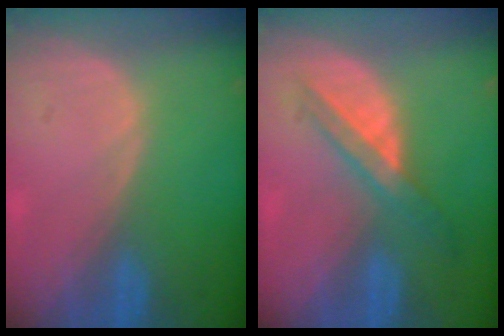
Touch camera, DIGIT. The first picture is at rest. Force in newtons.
{"total": 5.9, "press": 5.2, "slide": 2.9}